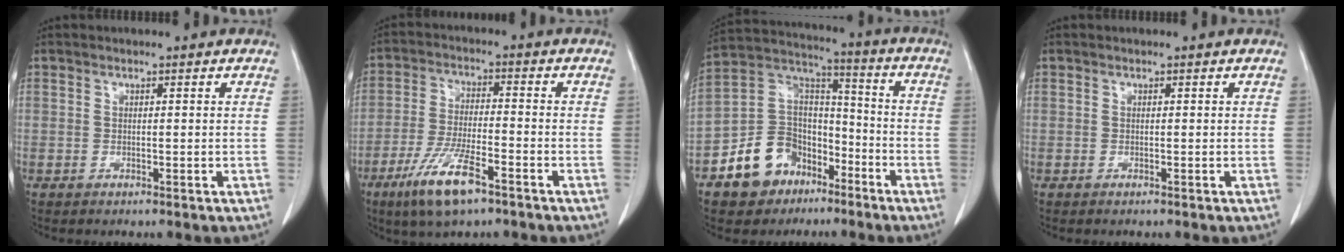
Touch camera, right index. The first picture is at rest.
{"total": 10.1, "force": [-6.1, 1.9, 7.8], "torque": [-0.158, -0.020, -0.109]}
{"total": 12.7, "force": [-7.0, 9.5, 4.6], "torque": [-0.088, 0.052, -0.117]}
{"total": 0.0}